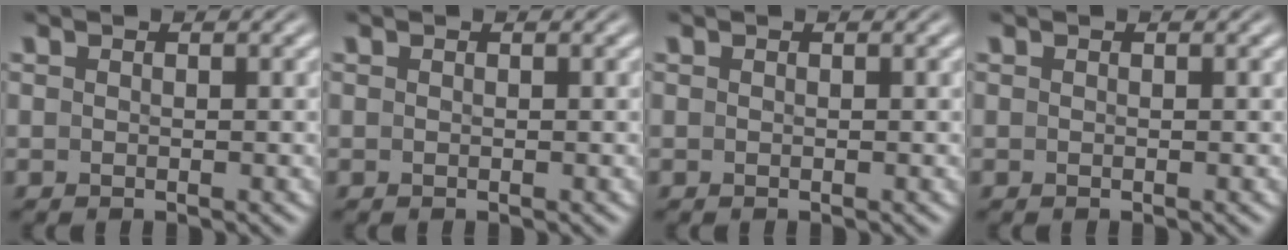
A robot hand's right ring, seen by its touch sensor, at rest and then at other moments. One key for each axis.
{"total": 0.0}
{"total": 0.0}
{"total": 0.0}